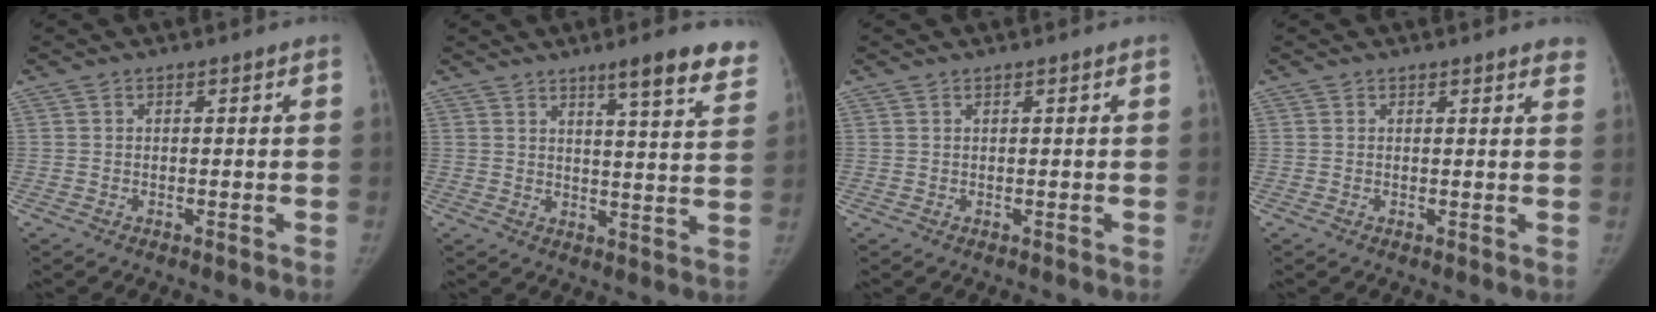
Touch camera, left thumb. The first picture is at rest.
{"total": 11.4, "force": [8.2, 1.5, 7.8], "torque": [-0.079, -0.044, 0.097]}
{"total": 0.0}
{"total": 3.7, "force": [3.3, 1.2, 1.2], "torque": [0.009, -0.009, 0.021]}